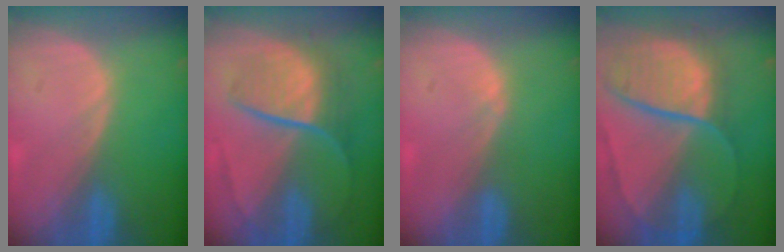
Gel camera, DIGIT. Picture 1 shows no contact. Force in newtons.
{"total": 8.9, "press": 7.6, "slide": 4.6}
{"total": 0.7, "press": 0.7, "slide": 0.3}
{"total": 10.7, "press": 9.0, "slide": 5.9}